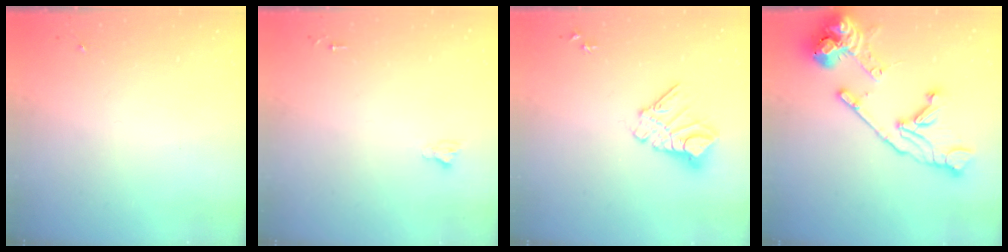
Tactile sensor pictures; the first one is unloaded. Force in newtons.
{"total": 2.7, "press": 2.7, "slide": 0.0}
{"total": 11.6, "press": 11.6, "slide": 1.2}
{"total": 18.4, "press": 18.2, "slide": 2.3}